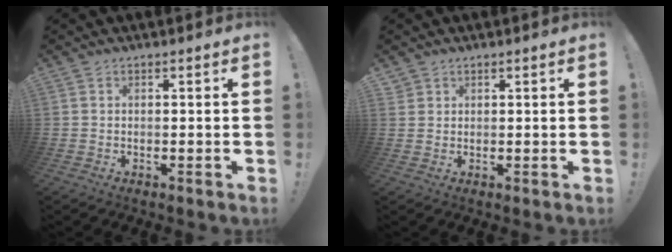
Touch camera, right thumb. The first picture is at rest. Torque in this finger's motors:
{"motor_torque": [-0.19, 0.11, -0.15, 0.08, -0.12]}